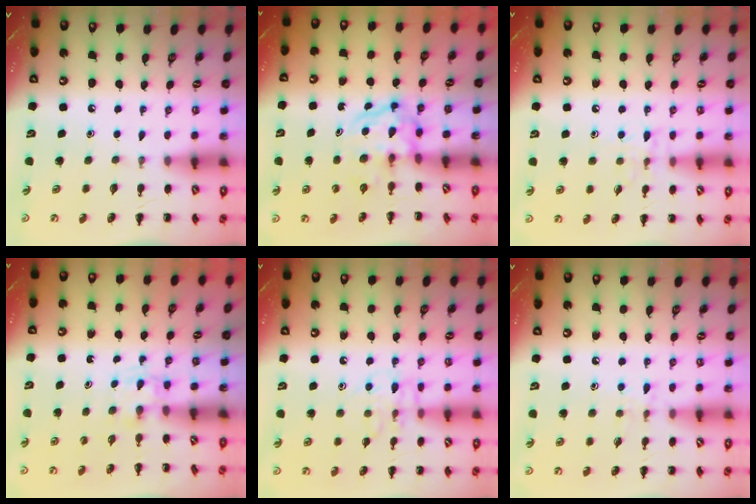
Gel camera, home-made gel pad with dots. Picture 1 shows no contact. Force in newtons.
{"total": 3.8, "press": 3.8, "slide": 0.4}
{"total": 6.4, "press": 6.2, "slide": 1.5}
{"total": 1.7, "press": 1.4, "slide": 0.9}
{"total": 8.7, "press": 8.7, "slide": 0.5}
{"total": 5.9, "press": 5.7, "slide": 1.5}